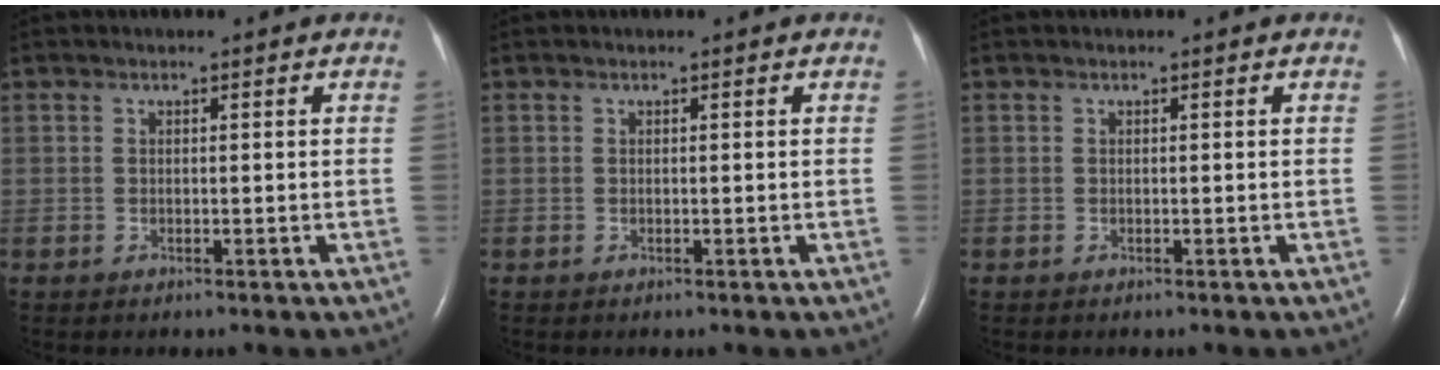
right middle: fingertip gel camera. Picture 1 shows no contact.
{"total": 0.0}
{"total": 0.0}